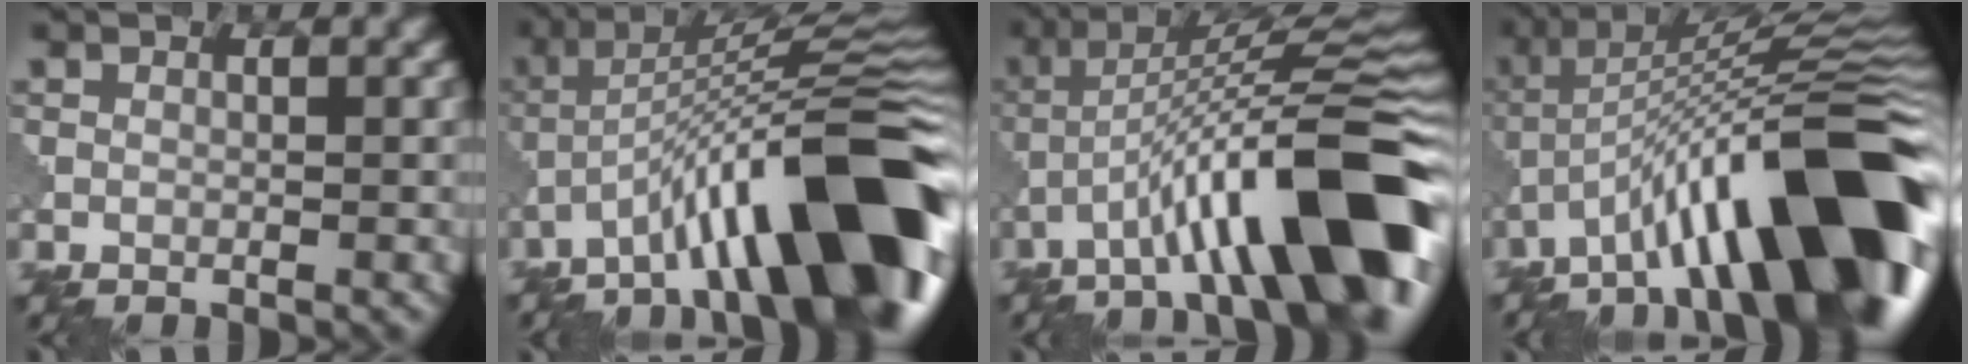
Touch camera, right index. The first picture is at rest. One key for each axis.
{"total": 15.3, "fx": -7.6, "fy": 3.4, "fz": 12.8, "tx": -0.191, "ty": 0.027, "tz": -0.121}
{"total": 14.3, "fx": -6.5, "fy": 3.1, "fz": 12.3, "tx": -0.188, "ty": 0.020, "tz": -0.099}
{"total": 16.7, "fx": -7.6, "fy": 4.3, "fz": 14.2, "tx": -0.188, "ty": 0.040, "tz": -0.129}